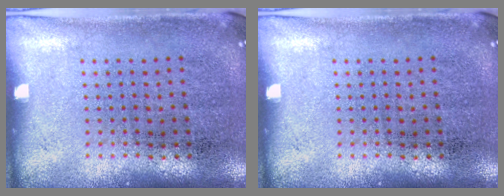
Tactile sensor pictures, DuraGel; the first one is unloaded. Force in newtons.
{"total": 0.0}